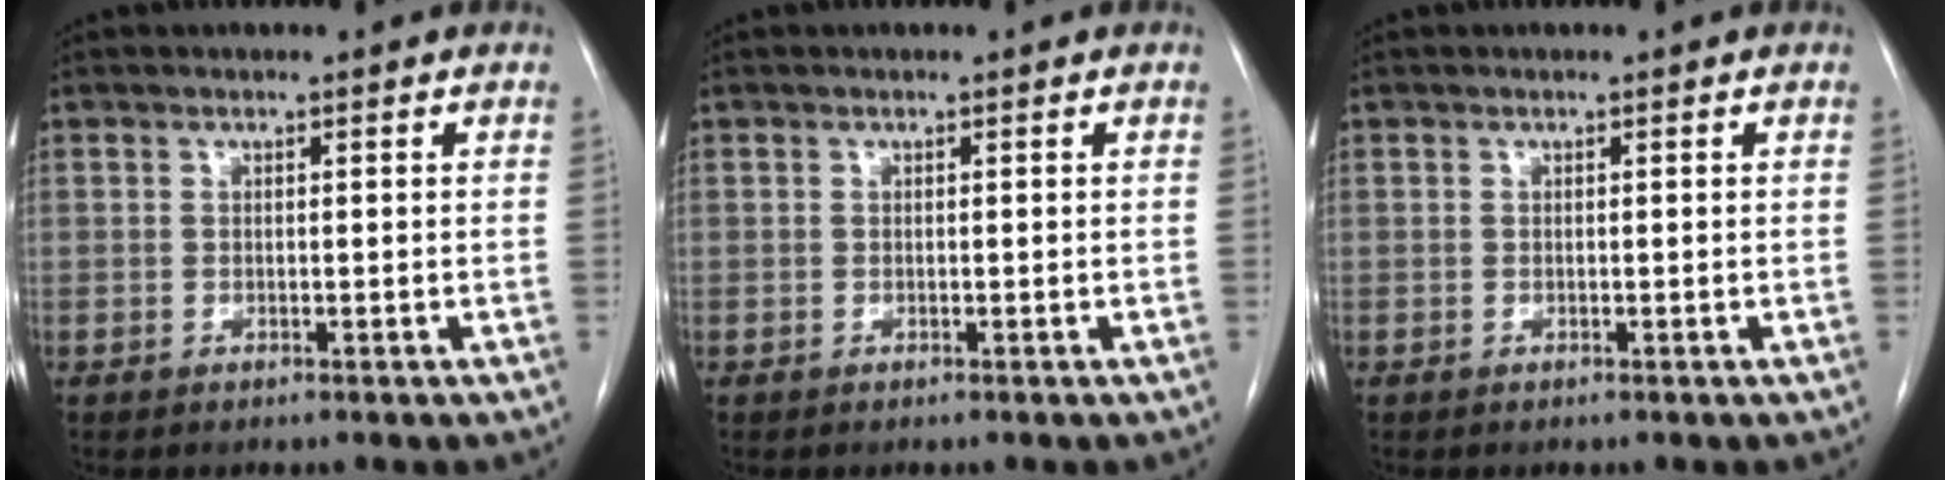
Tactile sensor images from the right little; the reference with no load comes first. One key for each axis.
{"total": 0.0}
{"total": 0.0}